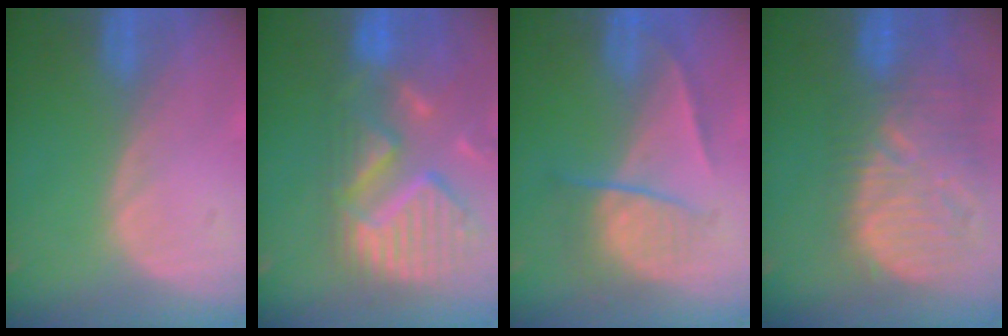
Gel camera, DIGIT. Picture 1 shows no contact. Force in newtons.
{"total": 13.3, "press": 11.3, "slide": 7.1}
{"total": 6.7, "press": 5.8, "slide": 3.5}
{"total": 13.0, "press": 11.4, "slide": 6.2}